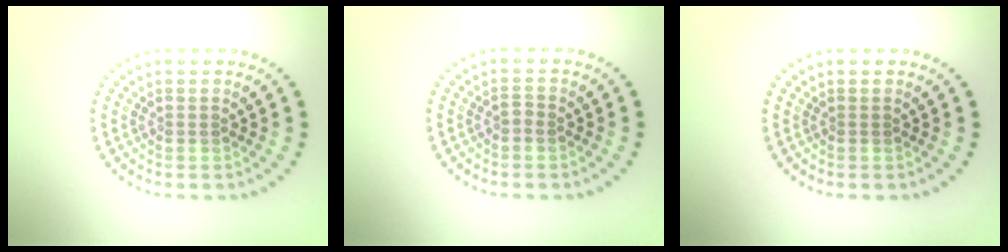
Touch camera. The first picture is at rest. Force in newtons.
{"total": 0.6, "press": 0.6, "slide": 0.2}
{"total": 0.0}